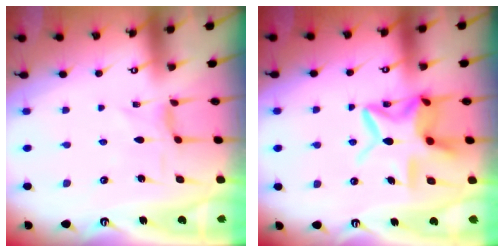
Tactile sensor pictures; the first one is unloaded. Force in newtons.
{"total": 12.7, "press": 12.6, "slide": 1.1}